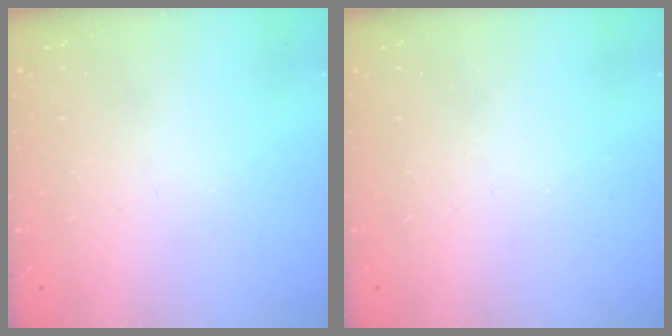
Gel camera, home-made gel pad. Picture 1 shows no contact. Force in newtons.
{"total": 0.0}